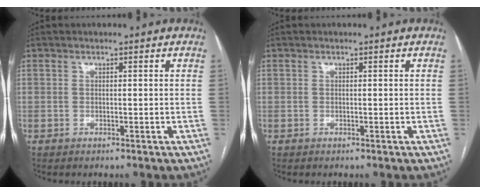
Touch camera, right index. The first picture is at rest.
{"total": 0.0}